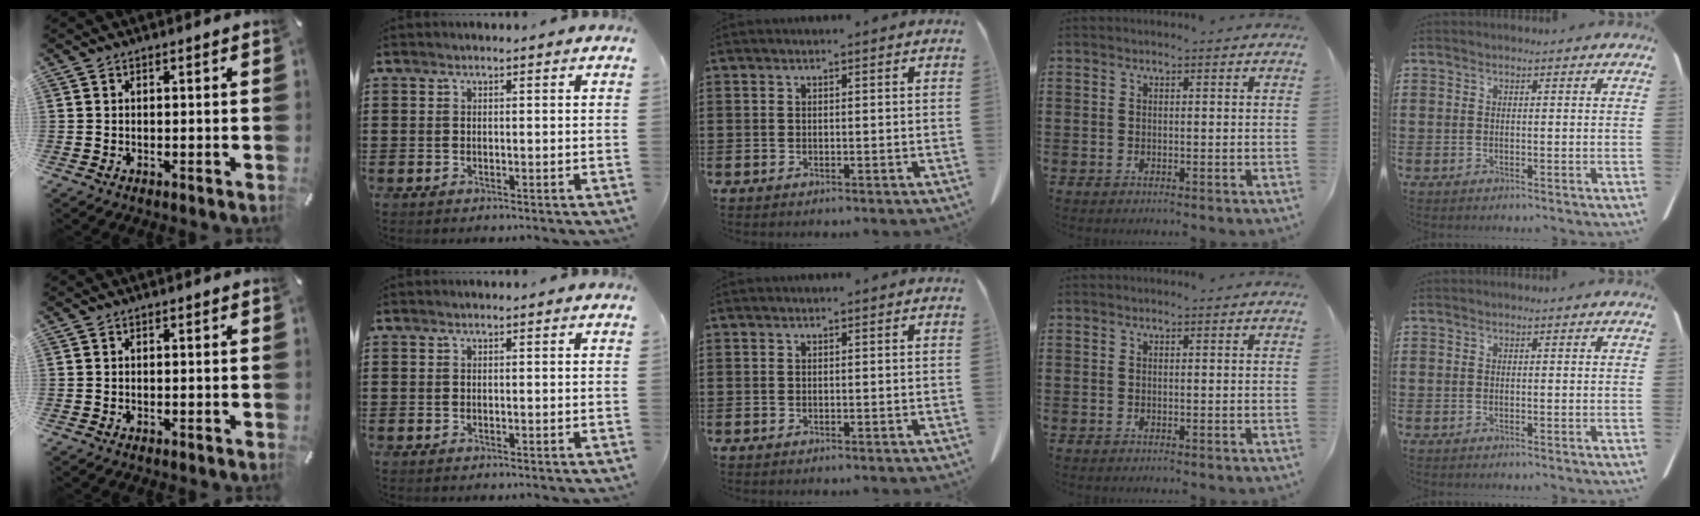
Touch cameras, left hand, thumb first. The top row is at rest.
{}